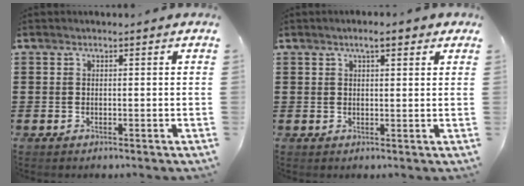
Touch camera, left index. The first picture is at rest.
{"total": 3.3, "force": [2.1, 0.7, 2.5], "torque": [-0.043, 0.003, 0.034]}